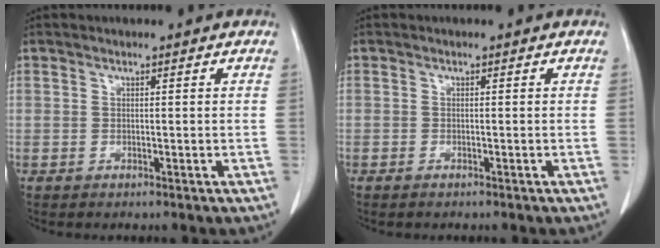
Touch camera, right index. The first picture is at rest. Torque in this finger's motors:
{"motor_torque": [0.27, -0.24, -0.06, 0.00]}